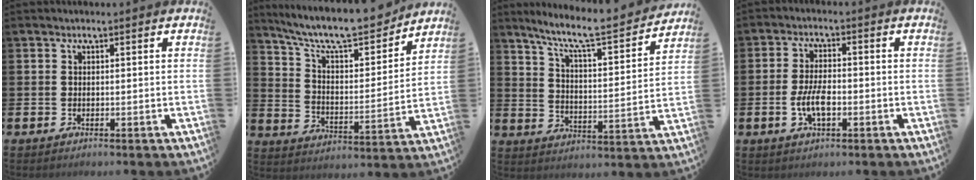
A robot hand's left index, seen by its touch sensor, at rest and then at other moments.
{"total": 10.7, "force": [9.7, 2.4, 3.9], "torque": [-0.106, -0.072, 0.165]}
{"total": 8.5, "force": [7.5, 1.1, 4.0], "torque": [-0.103, -0.053, 0.122]}
{"total": 4.7, "force": [-1.1, 2.0, 4.2], "torque": [-0.084, 0.002, -0.024]}